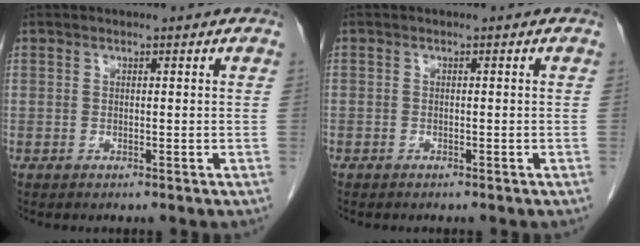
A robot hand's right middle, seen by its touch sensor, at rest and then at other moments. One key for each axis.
{"total": 0.6, "fx": -0.5, "fy": 0.3, "fz": 0.1, "tx": -0.010, "ty": 0.001, "tz": -0.010}